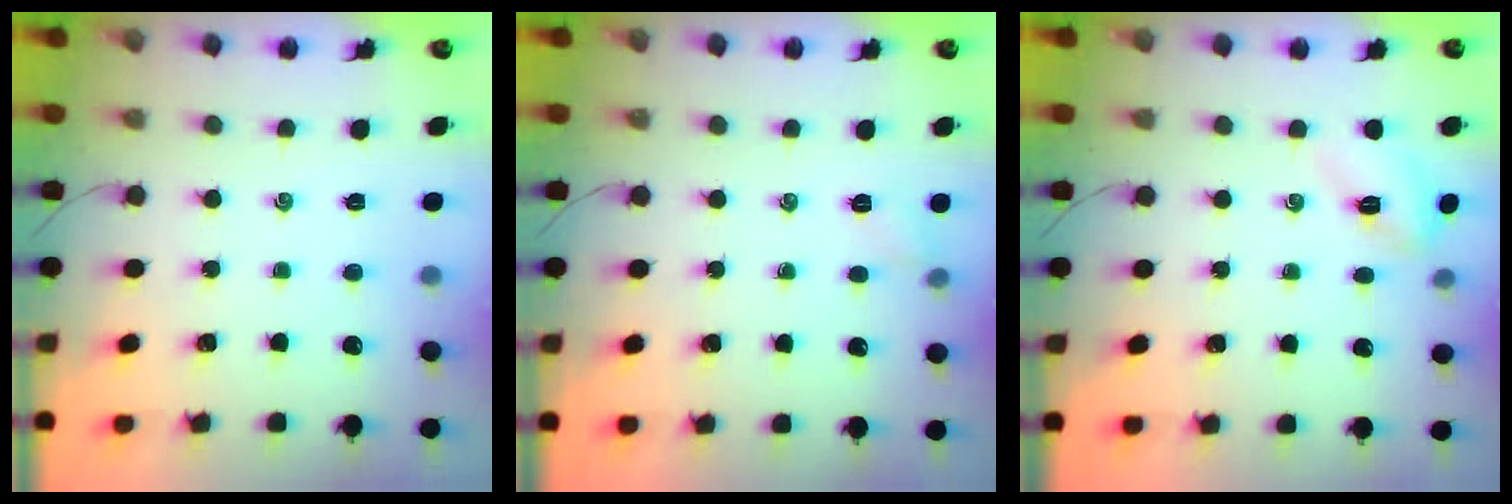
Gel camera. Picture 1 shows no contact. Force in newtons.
{"total": 4.8, "press": 4.6, "slide": 1.4}
{"total": 4.5, "press": 4.4, "slide": 0.9}